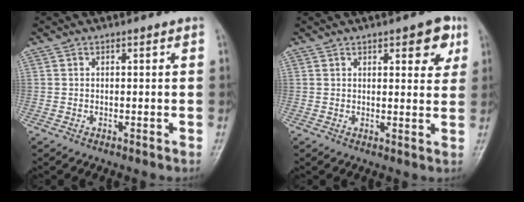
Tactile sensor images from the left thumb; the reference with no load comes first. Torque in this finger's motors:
{"motor_torque": [0.17, 0.17, -0.15, 0.03, 0.10]}